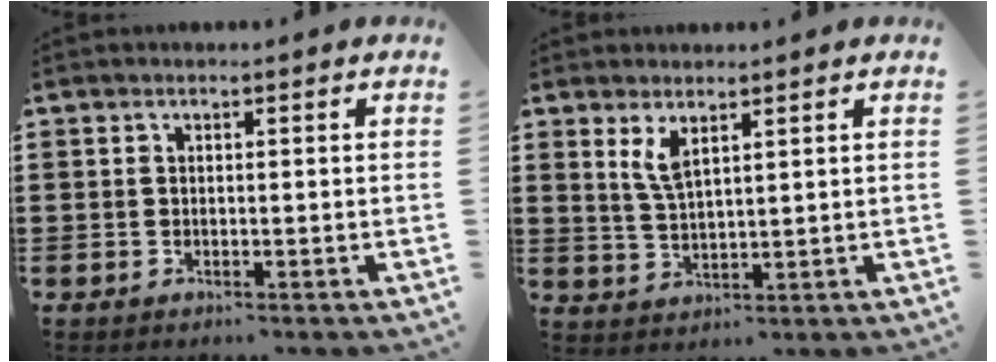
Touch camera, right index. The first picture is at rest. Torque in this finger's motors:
{"motor_torque": [0.35, -0.01, 0.16, 0.08]}